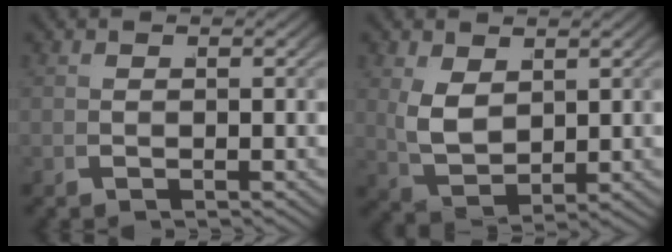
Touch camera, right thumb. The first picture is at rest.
{"total": 4.6, "force": [2.0, 2.6, 3.2], "torque": [-0.073, -0.015, 0.054]}